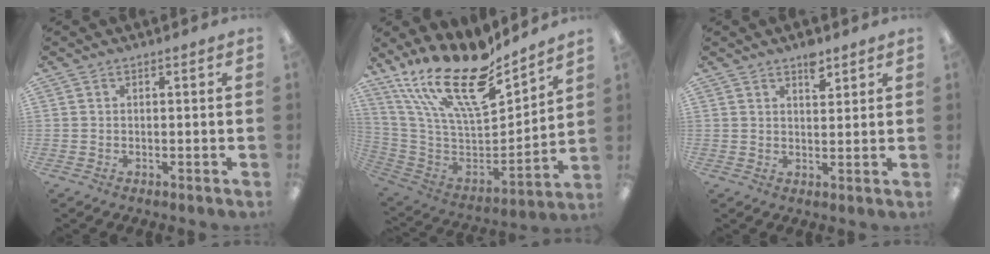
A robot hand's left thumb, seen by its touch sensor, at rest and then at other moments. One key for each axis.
{"total": 23.9, "fx": 17.0, "fy": 8.1, "fz": 14.7, "tx": -0.275, "ty": -0.124, "tz": 0.297}
{"total": 4.4, "fx": 3.2, "fy": 2.0, "fz": 2.2, "tx": -0.018, "ty": -0.021, "tz": 0.053}